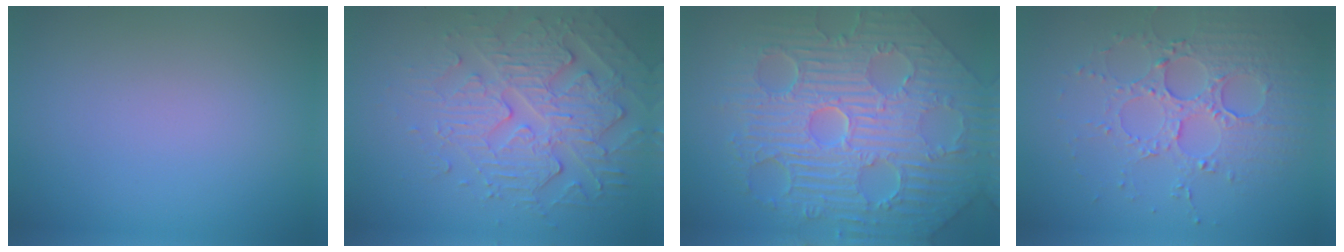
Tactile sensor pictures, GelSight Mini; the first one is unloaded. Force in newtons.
{"total": 5.6, "press": 4.6, "slide": 3.2}
{"total": 12.0, "press": 8.0, "slide": 8.9}
{"total": 4.1, "press": 3.9, "slide": 1.3}